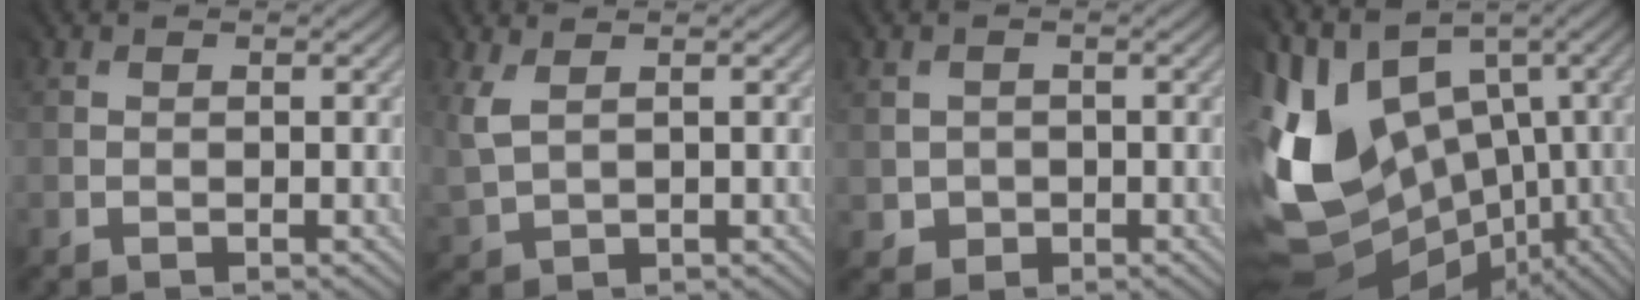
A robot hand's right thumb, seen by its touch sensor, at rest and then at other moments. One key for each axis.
{"total": 3.3, "fx": 2.2, "fy": 1.9, "fz": 1.7, "tx": -0.065, "ty": 0.005, "tz": 0.046}
{"total": 1.7, "fx": 0.2, "fy": 1.3, "fz": -1.1, "tx": 0.012, "ty": -0.006, "tz": 0.002}
{"total": 16.0, "fx": -0.4, "fy": 12.0, "fz": 10.5, "tx": -0.256, "ty": -0.026, "tz": 0.023}